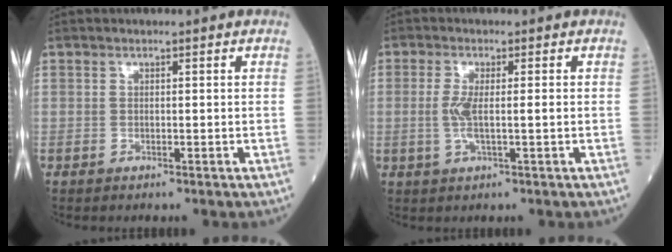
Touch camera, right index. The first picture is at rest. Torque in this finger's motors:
{"motor_torque": [0.08, -0.04, 0.13, 0.07]}